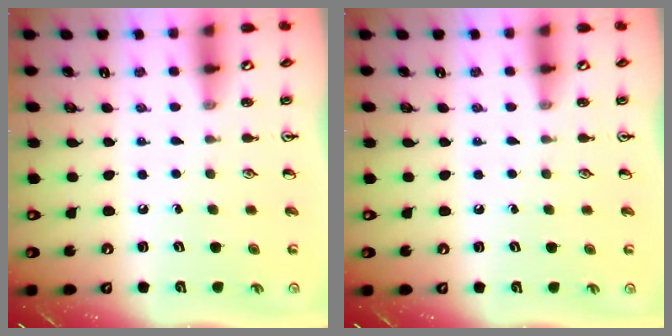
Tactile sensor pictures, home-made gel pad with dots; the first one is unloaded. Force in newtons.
{"total": 0.0}